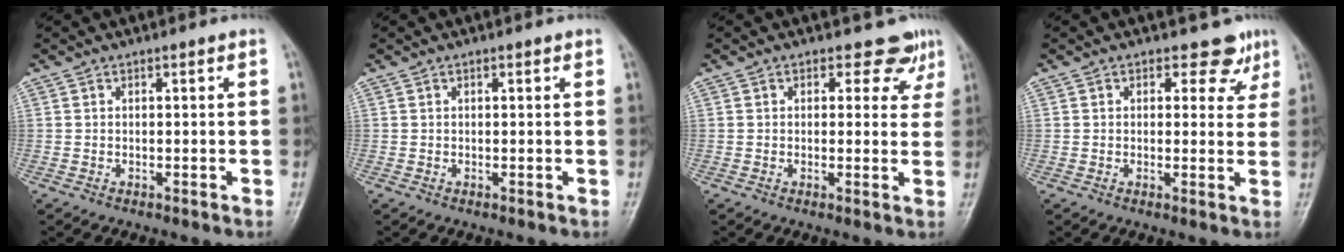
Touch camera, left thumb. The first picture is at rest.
{"total": 0.7, "force": [0.4, 0.3, 0.5], "torque": [-0.007, 0.000, 0.003]}
{"total": 4.8, "force": [3.3, 3.2, 1.4], "torque": [0.018, -0.017, 0.028]}
{"total": 4.7, "force": [3.1, 3.2, 1.6], "torque": [0.016, -0.014, 0.032]}